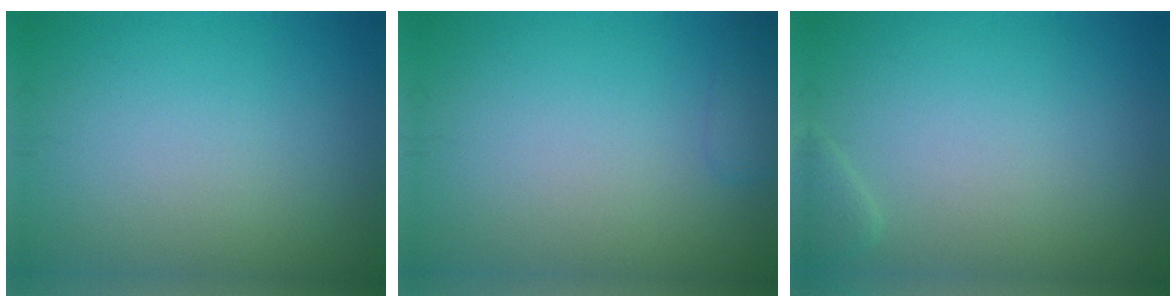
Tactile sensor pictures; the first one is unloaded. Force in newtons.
{"total": 1.1, "press": 1.1, "slide": 0.1}
{"total": 0.9, "press": 0.9, "slide": 0.1}